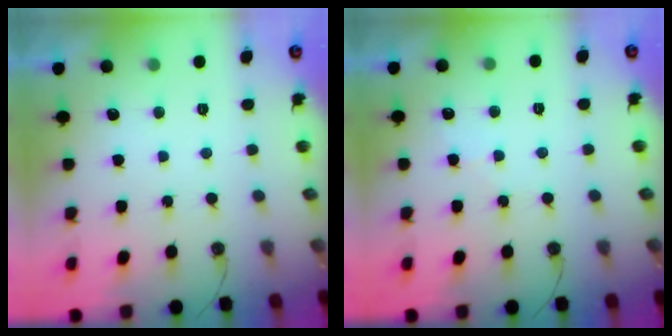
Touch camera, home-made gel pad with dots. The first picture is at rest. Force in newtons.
{"total": 6.1, "press": 6.0, "slide": 0.9}